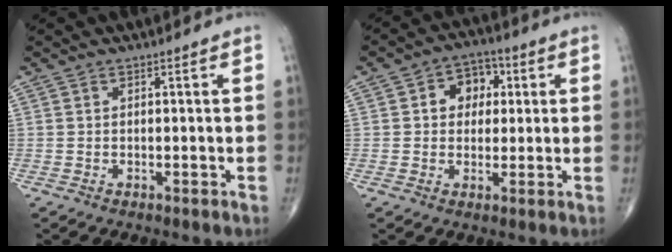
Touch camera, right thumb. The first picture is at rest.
{"total": 7.4, "force": [1.7, 5.8, 4.4], "torque": [-0.025, 0.010, 0.019]}